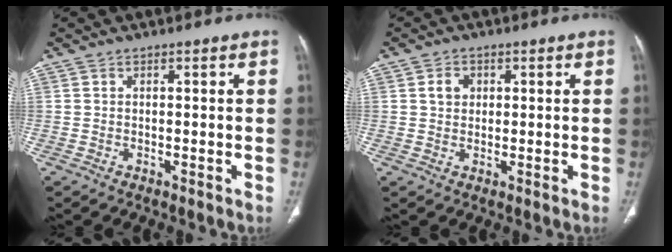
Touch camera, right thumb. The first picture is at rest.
{"total": 3.0, "force": [0.9, 2.5, 1.5], "torque": [-0.015, 0.001, 0.015]}